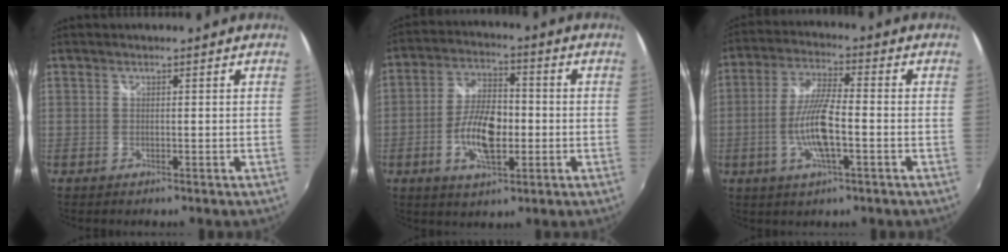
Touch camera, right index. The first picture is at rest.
{"total": 10.8, "force": [-2.5, 5.1, 9.2], "torque": [-0.181, 0.003, -0.044]}
{"total": 9.9, "force": [-2.7, 1.9, 9.4], "torque": [-0.189, -0.003, -0.052]}